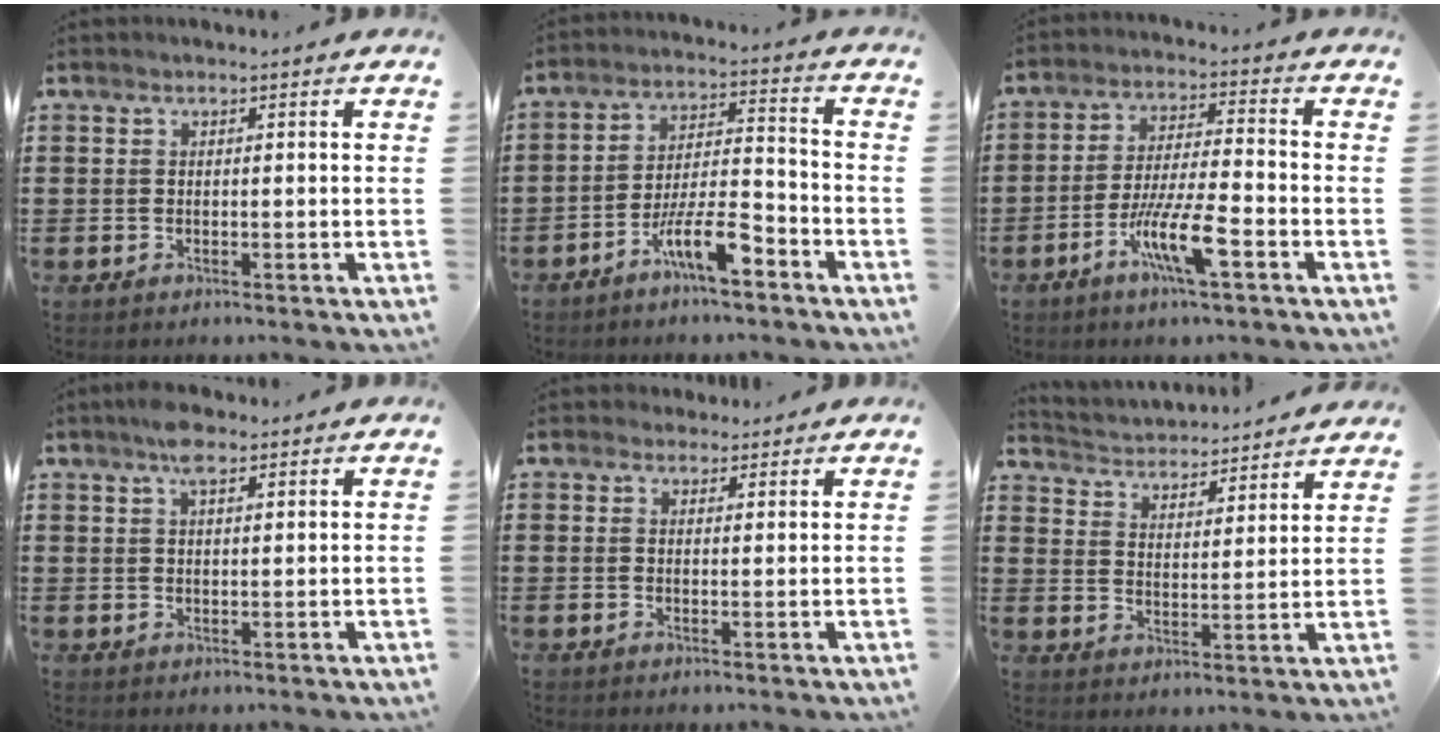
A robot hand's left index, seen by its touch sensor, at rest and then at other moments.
{"total": 9.0, "force": [-6.0, 2.1, 6.4], "torque": [-0.134, 0.004, -0.117]}
{"total": 9.0, "force": [-4.6, 1.3, 7.6], "torque": [-0.155, -0.005, -0.089]}
{"total": 4.0, "force": [2.6, 1.4, 2.6], "torque": [-0.049, 0.002, 0.046]}
{"total": 1.8, "force": [1.4, 1.0, 0.1], "torque": [-0.007, 0.007, 0.028]}
{"total": 3.2, "force": [3.2, -0.1, -0.5], "torque": [-0.015, -0.033, 0.048]}